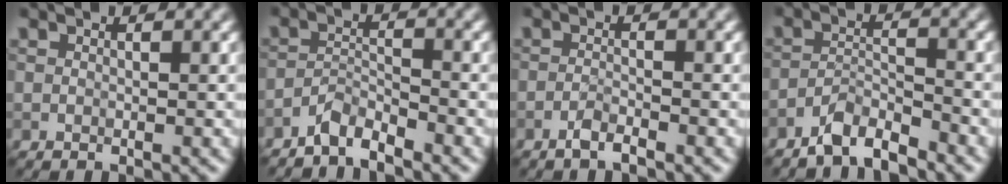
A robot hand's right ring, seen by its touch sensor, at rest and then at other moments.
{"total": 2.4, "force": [-2.3, 0.3, 0.8], "torque": [-0.013, 0.006, -0.050]}
{"total": 1.5, "force": [-1.1, 0.2, 1.0], "torque": [-0.019, 0.003, -0.025]}
{"total": 3.4, "force": [-3.0, 0.6, 1.4], "torque": [-0.023, 0.004, -0.065]}